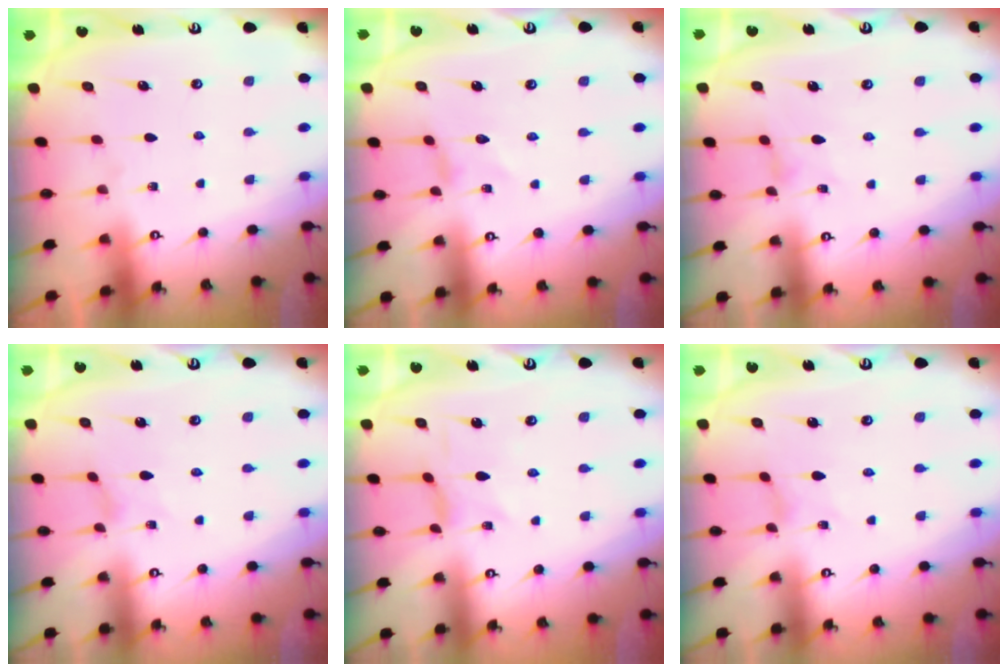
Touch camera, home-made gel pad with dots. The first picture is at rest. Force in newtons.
{"total": 0.0}
{"total": 0.0}
{"total": 0.0}
{"total": 0.7, "press": 0.6, "slide": 0.3}
{"total": 0.0}